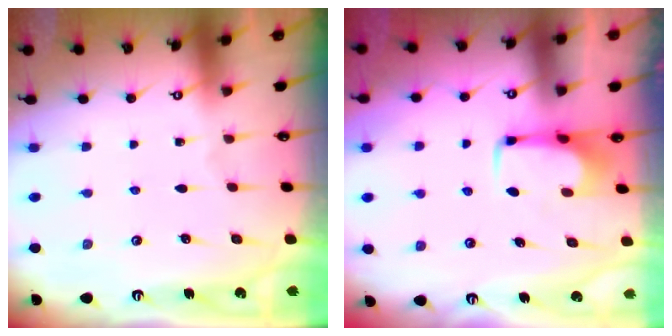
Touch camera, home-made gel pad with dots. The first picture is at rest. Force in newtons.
{"total": 1.5, "press": 1.5, "slide": 0.5}